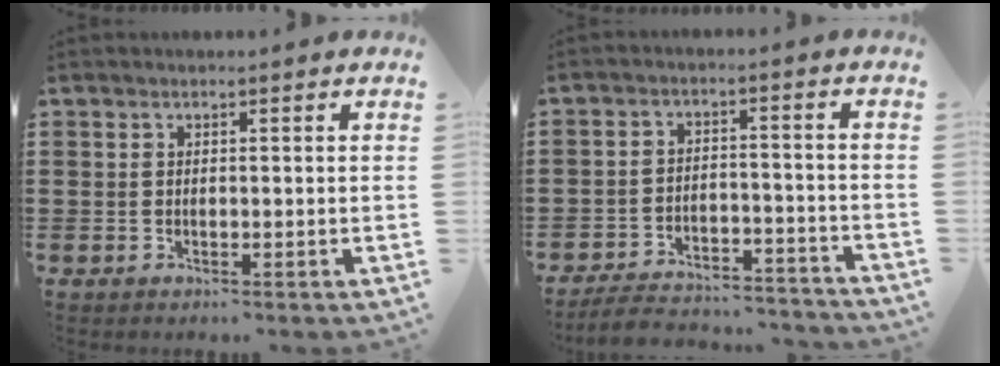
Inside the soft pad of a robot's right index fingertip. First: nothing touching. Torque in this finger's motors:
{"motor_torque": [-0.47, 0.47, 0.02, -0.06]}